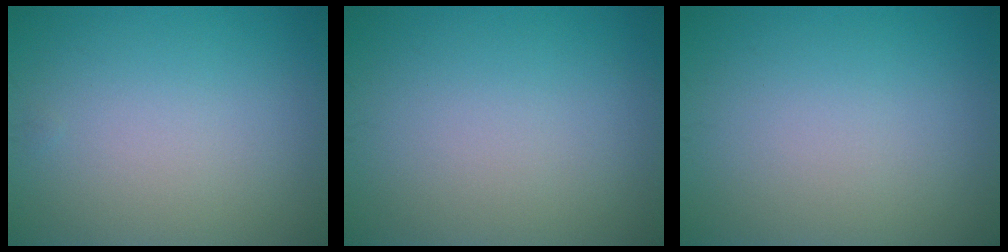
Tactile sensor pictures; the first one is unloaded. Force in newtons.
{"total": 0.0}
{"total": 0.0}